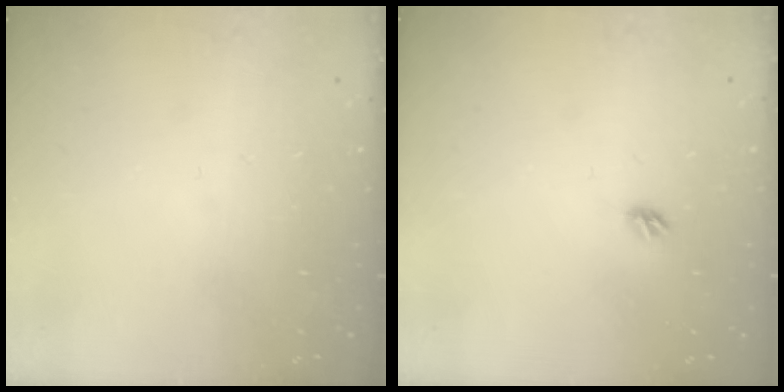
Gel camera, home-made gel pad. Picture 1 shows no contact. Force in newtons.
{"total": 3.8, "press": 3.8, "slide": 0.7}